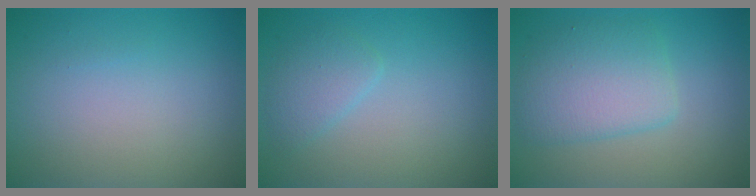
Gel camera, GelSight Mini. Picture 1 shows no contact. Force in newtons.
{"total": 1.8, "press": 1.8, "slide": 0.1}
{"total": 4.3, "press": 4.3, "slide": 0.0}